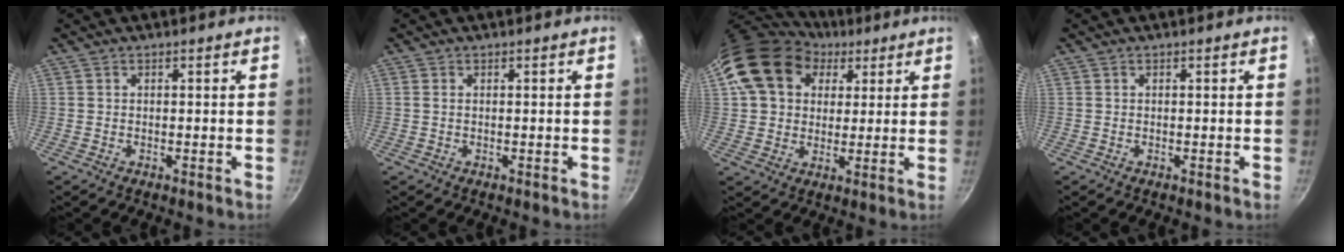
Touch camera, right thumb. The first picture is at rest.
{"total": 0.5, "force": [0.1, 0.3, 0.4], "torque": [-0.010, 0.001, 0.001]}
{"total": 16.2, "force": [7.1, 12.1, 8.0], "torque": [-0.126, 0.003, 0.119]}
{"total": 0.0}